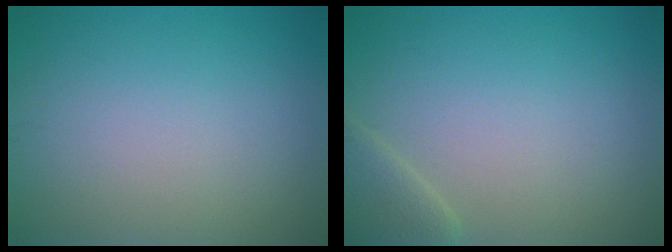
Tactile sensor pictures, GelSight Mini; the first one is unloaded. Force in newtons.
{"total": 2.5, "press": 2.5, "slide": 0.2}